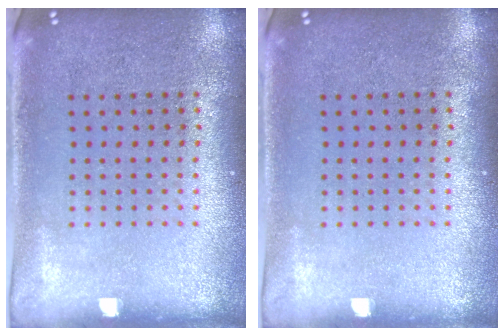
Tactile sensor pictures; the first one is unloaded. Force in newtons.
{"total": 0.0}